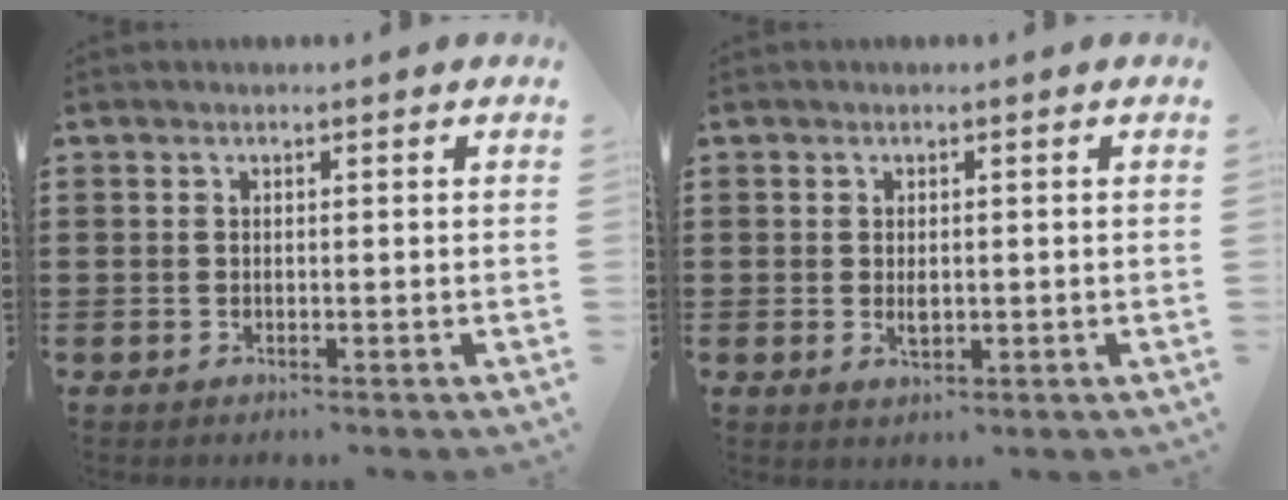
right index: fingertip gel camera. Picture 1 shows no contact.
{"total": 1.8, "force": [0.1, 0.9, 1.5], "torque": [-0.023, 0.001, -0.001]}